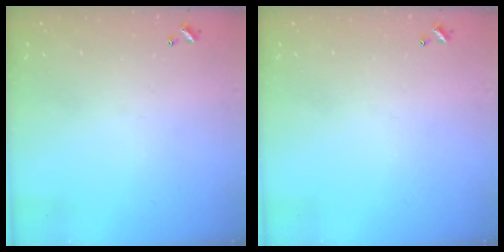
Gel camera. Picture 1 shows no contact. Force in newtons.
{"total": 0.0}